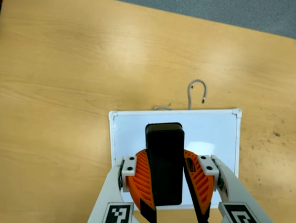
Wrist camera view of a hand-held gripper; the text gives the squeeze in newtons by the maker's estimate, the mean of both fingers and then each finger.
{"total": 8.6, "left": 8.7, "right": 8.5}